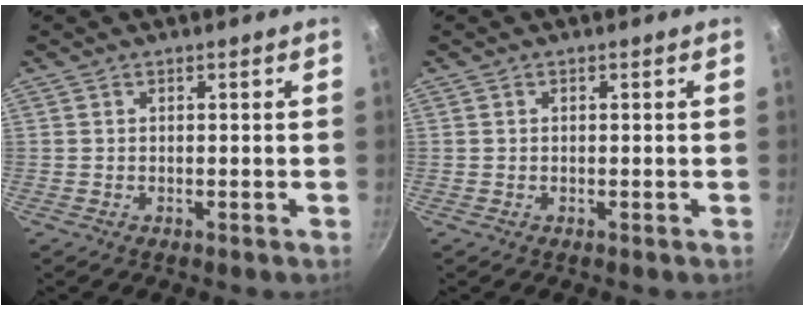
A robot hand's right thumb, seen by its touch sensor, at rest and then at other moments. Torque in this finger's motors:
{"motor_torque": [0.20, 0.00, -0.33, 0.18, 0.07]}